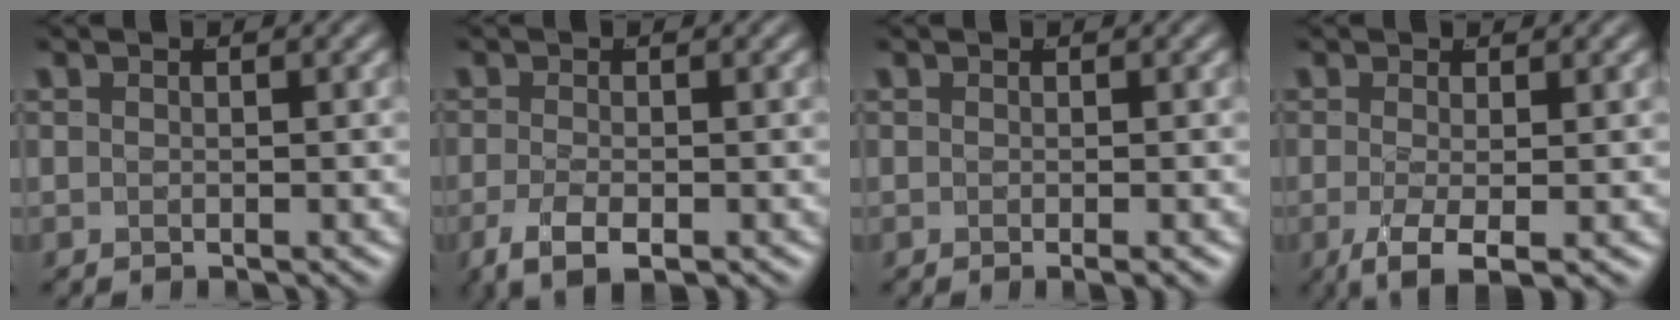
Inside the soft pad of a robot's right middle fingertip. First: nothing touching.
{"total": 3.7, "force": [-2.1, 1.4, 2.7], "torque": [-0.057, -0.018, -0.024]}
{"total": 0.8, "force": [-0.5, -0.1, 0.6], "torque": [-0.007, 0.001, -0.009]}
{"total": 4.4, "force": [-2.8, 1.1, 3.2], "torque": [-0.072, -0.033, -0.028]}